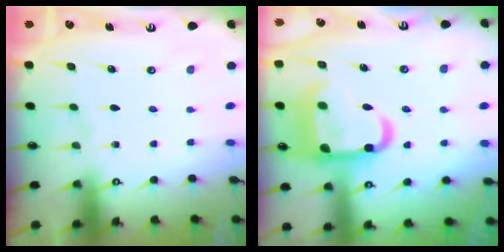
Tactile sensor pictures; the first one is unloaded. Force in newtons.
{"total": 17.3, "press": 17.2, "slide": 1.9}